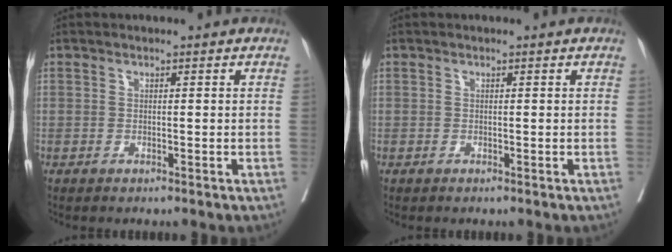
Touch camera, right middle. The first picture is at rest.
{"total": 0.0}